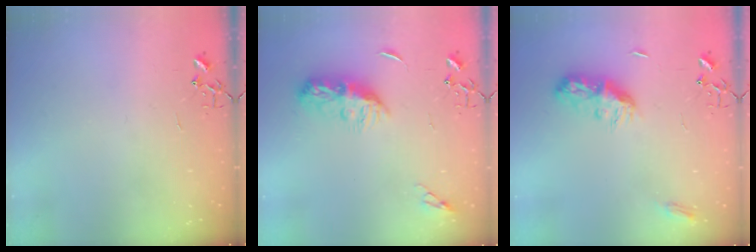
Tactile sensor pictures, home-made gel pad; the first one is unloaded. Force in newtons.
{"total": 9.8, "press": 9.8, "slide": 0.5}
{"total": 9.9, "press": 9.9, "slide": 0.1}